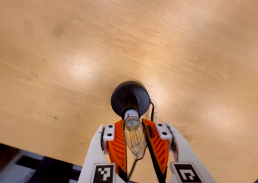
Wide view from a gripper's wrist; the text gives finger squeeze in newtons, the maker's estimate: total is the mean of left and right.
{"total": 12.4, "left": 12.7, "right": 12.2}